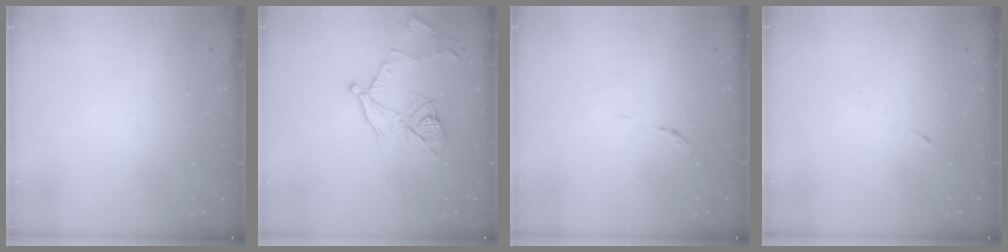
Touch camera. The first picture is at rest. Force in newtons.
{"total": 13.8, "press": 13.7, "slide": 1.8}
{"total": 3.5, "press": 3.4, "slide": 0.5}
{"total": 3.1, "press": 3.0, "slide": 1.0}